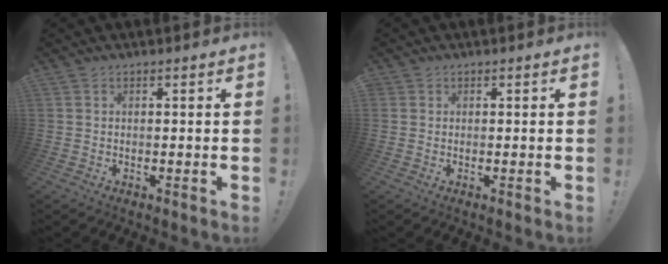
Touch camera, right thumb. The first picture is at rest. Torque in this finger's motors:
{"motor_torque": [0.44, 2.45, 0.31, -0.06, 0.07]}